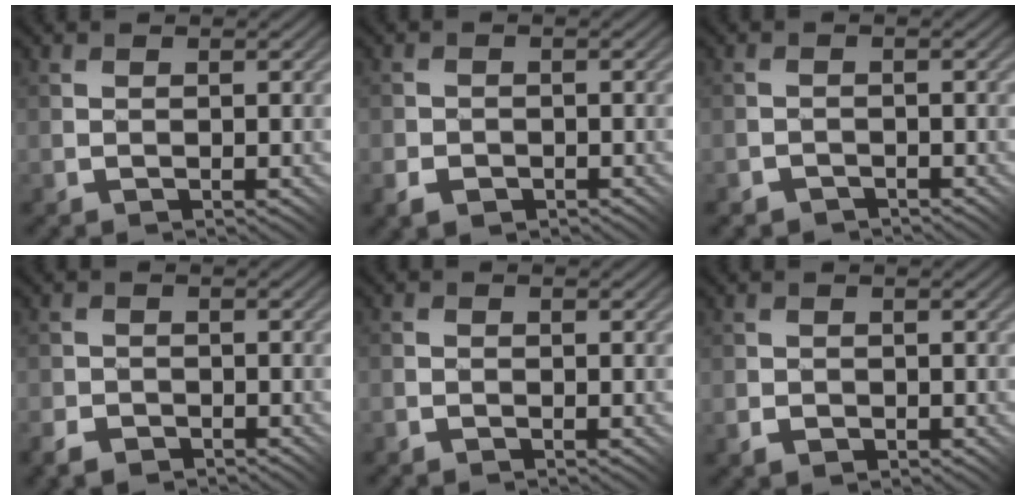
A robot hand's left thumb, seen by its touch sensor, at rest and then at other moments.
{"total": 2.6, "force": [-1.6, 1.9, 0.8], "torque": [-0.007, -0.002, -0.039]}
{"total": 1.7, "force": [-1.5, 0.8, -0.3], "torque": [0.012, 0.006, -0.029]}
{"total": 3.1, "force": [-2.5, 1.7, 0.8], "torque": [-0.017, -0.002, -0.055]}
{"total": 1.5, "force": [-1.1, 1.0, 0.2], "torque": [0.003, 0.001, -0.029]}
{"total": 1.5, "force": [-0.9, 1.2, 0.3], "torque": [0.000, 0.000, -0.021]}